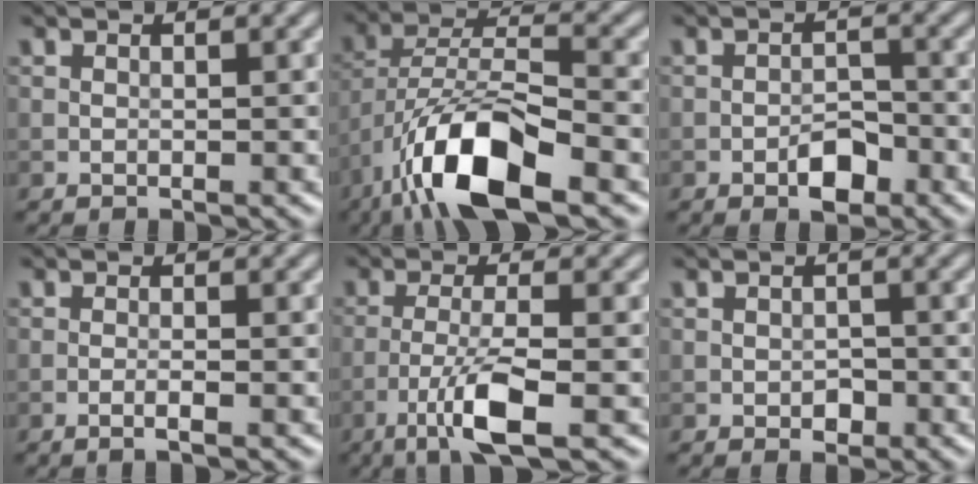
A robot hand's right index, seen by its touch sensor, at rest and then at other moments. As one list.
[{"total": 10.7, "force": [-6.0, 3.6, 8.1], "torque": [-0.152, 0.008, -0.112]}, {"total": 2.8, "force": [-1.5, 1.4, 1.9], "torque": [-0.026, 0.005, -0.026]}, {"total": 1.3, "force": [-0.5, 0.2, 1.1], "torque": [-0.017, 0.001, -0.014]}, {"total": 5.2, "force": [-2.5, 0.9, 4.5], "torque": [-0.090, 0.002, -0.051]}, {"total": 1.2, "force": [-0.4, 0.9, 0.7], "torque": [-0.011, -0.003, -0.007]}]